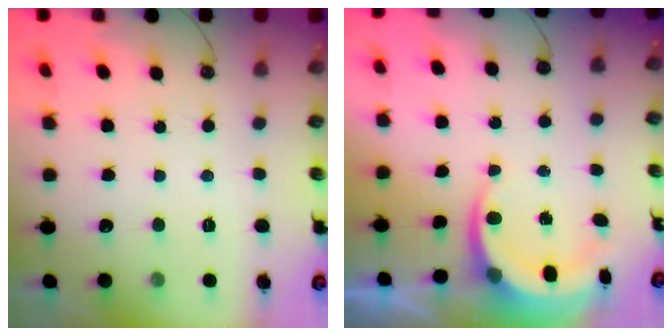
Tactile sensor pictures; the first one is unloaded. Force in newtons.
{"total": 6.0, "press": 5.8, "slide": 1.5}